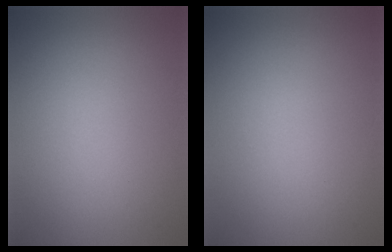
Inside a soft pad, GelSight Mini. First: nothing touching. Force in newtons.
{"total": 0.0}